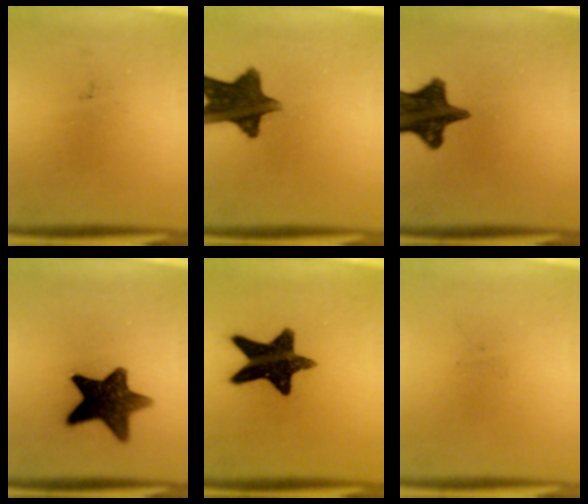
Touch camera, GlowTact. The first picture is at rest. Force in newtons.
{"total": 12.3}
{"total": 13.1}
{"total": 12.5}
{"total": 14.9}
{"total": 0.0}